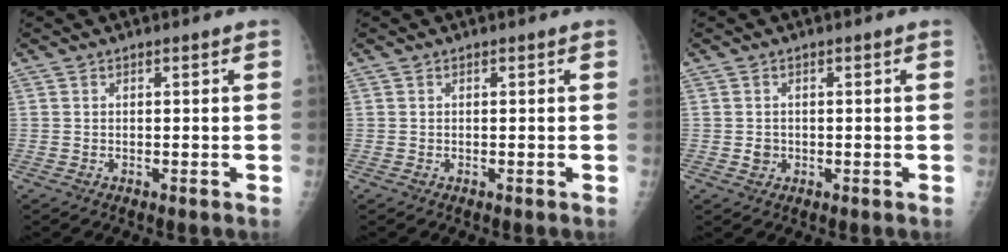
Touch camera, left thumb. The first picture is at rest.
{"total": 0.0}
{"total": 1.6, "force": [-0.2, 1.5, 0.6], "torque": [-0.001, 0.004, -0.001]}